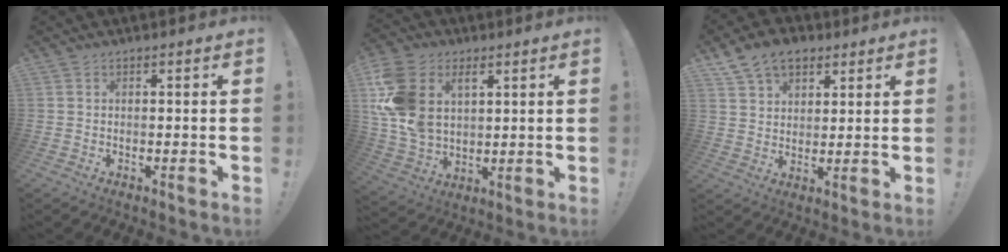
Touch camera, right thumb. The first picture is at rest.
{"total": 16.1, "force": [6.0, 11.0, 10.0], "torque": [-0.204, -0.028, 0.112]}
{"total": 10.3, "force": [6.5, 6.7, 4.4], "torque": [-0.083, -0.022, 0.129]}